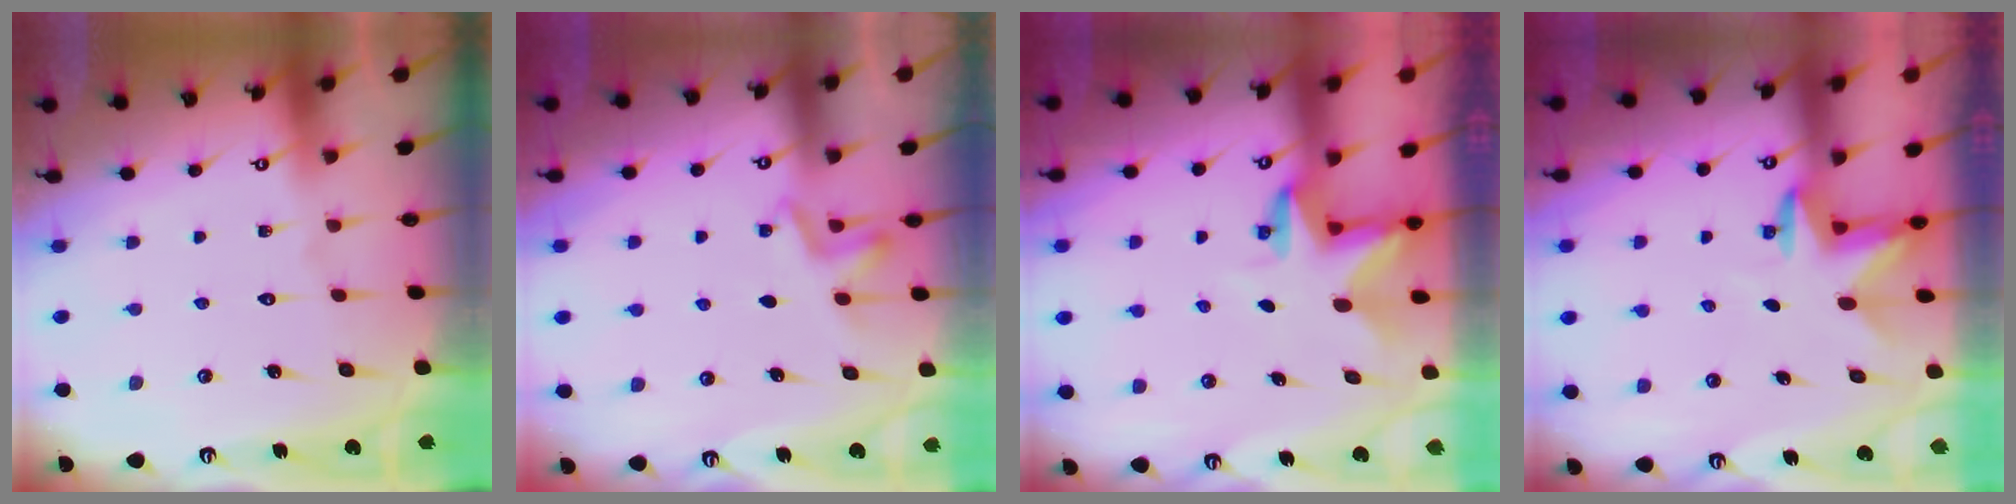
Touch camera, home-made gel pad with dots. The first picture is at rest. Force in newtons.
{"total": 3.3, "press": 2.9, "slide": 1.4}
{"total": 3.0, "press": 3.0, "slide": 0.1}
{"total": 3.3, "press": 3.3, "slide": 0.4}